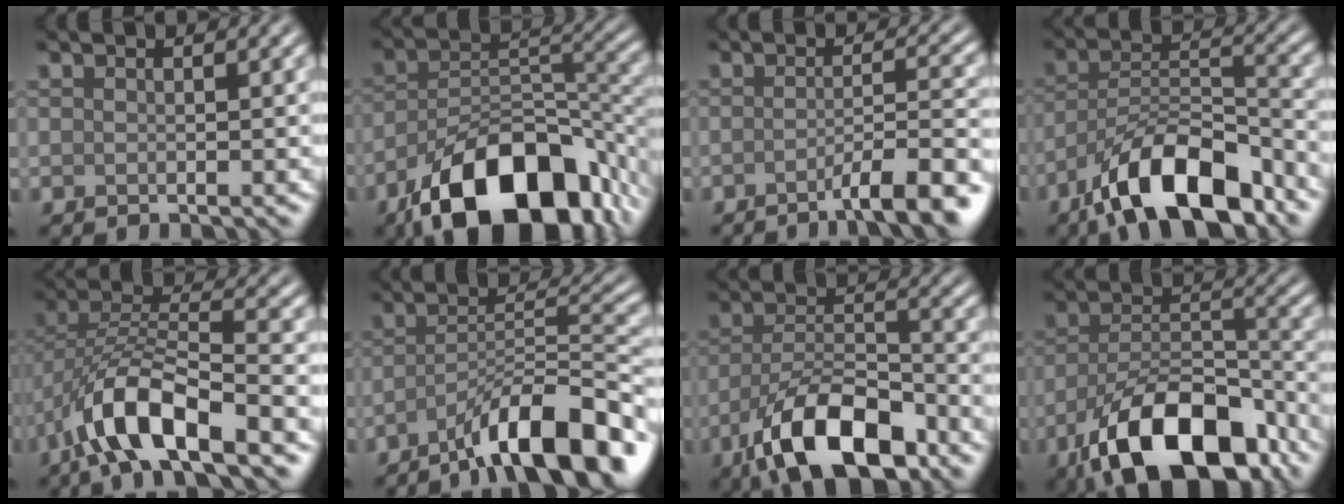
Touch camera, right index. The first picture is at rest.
{"total": 14.3, "force": [-9.2, 6.6, 8.7], "torque": [-0.141, -0.006, -0.158]}
{"total": 6.4, "force": [-3.6, 1.1, 5.2], "torque": [-0.062, 0.009, -0.059]}
{"total": 10.2, "force": [-6.9, 3.7, 6.6], "torque": [-0.107, 0.005, -0.130]}
{"total": 9.5, "force": [-5.6, 2.8, 7.1], "torque": [-0.133, 0.011, -0.108]}
{"total": 10.0, "force": [-6.6, 2.2, 7.2], "torque": [-0.109, 0.011, -0.113]}
{"total": 9.6, "force": [-5.7, 3.9, 6.6], "torque": [-0.118, 0.001, -0.103]}
{"total": 12.5, "force": [-7.7, 5.7, 8.1], "torque": [-0.145, -0.018, -0.130]}